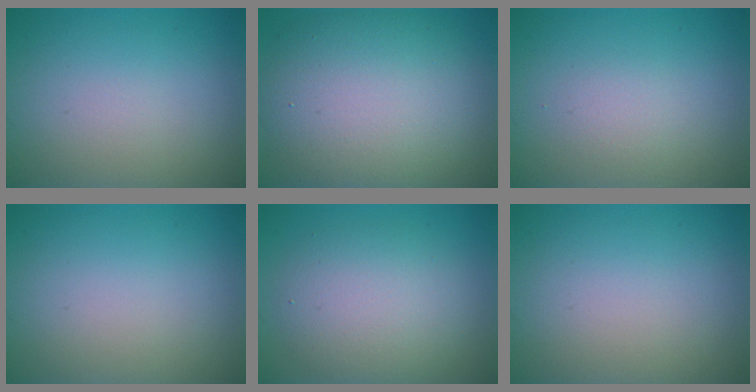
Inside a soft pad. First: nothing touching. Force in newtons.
{"total": 11.4, "press": 11.3, "slide": 1.1}
{"total": 1.3, "press": 1.3, "slide": 0.1}
{"total": 0.0}
{"total": 5.1, "press": 5.1, "slide": 0.3}
{"total": 0.0}